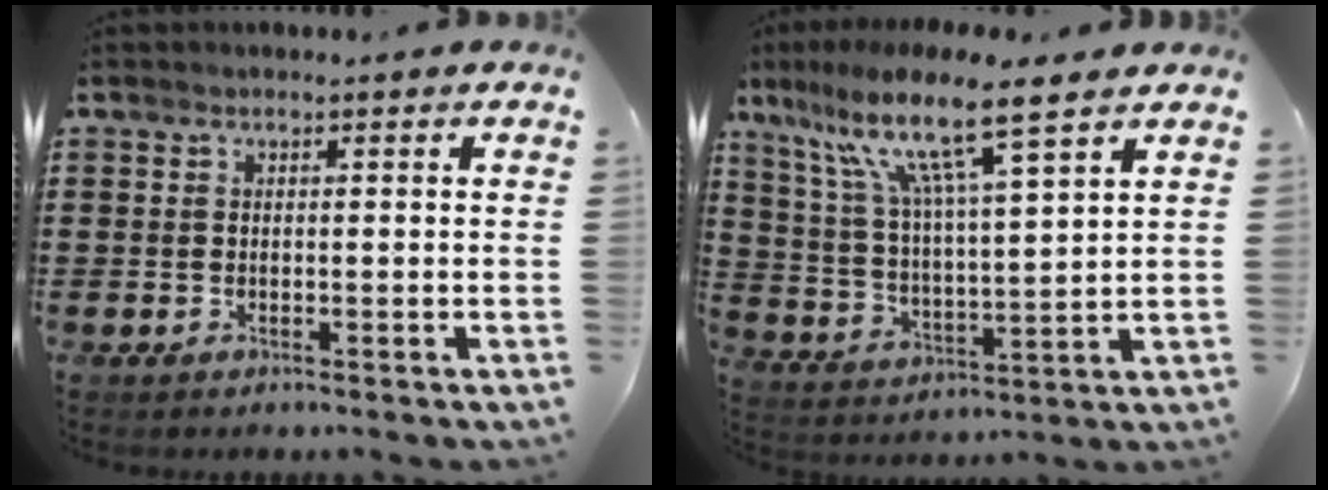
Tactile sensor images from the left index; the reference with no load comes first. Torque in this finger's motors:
{"motor_torque": [2.14, 0.00, 0.63, 0.21]}